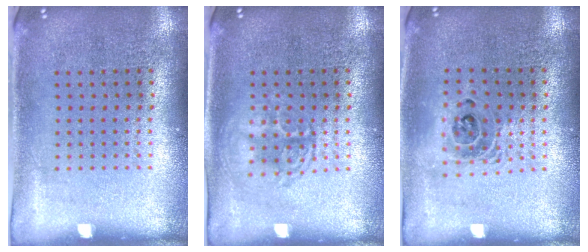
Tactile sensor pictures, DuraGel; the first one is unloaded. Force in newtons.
{"total": 1.3, "press": 1.3, "slide": 0.2}
{"total": 1.5, "press": 1.3, "slide": 0.7}